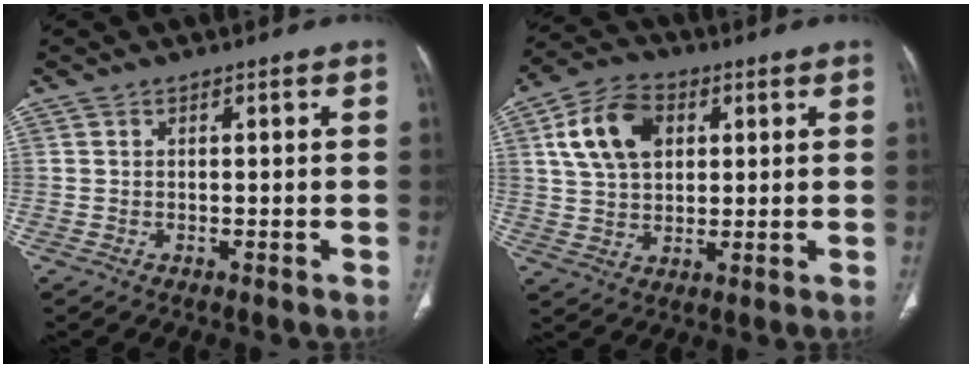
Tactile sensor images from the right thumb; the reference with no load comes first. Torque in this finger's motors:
{"motor_torque": [0.13, 1.07, 0.34, -0.30, 0.32]}